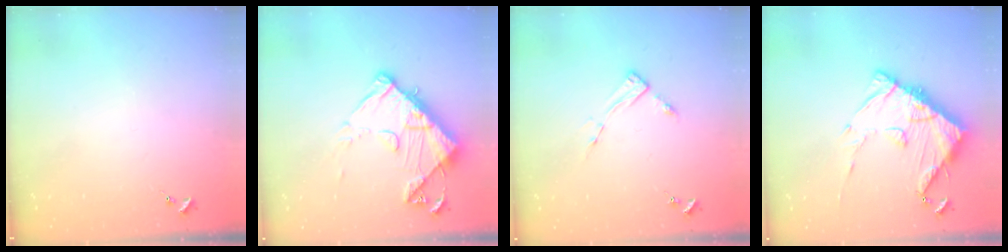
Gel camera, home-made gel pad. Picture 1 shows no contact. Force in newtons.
{"total": 13.6, "press": 13.5, "slide": 1.3}
{"total": 3.4, "press": 3.4, "slide": 0.4}
{"total": 14.1, "press": 14.0, "slide": 1.6}